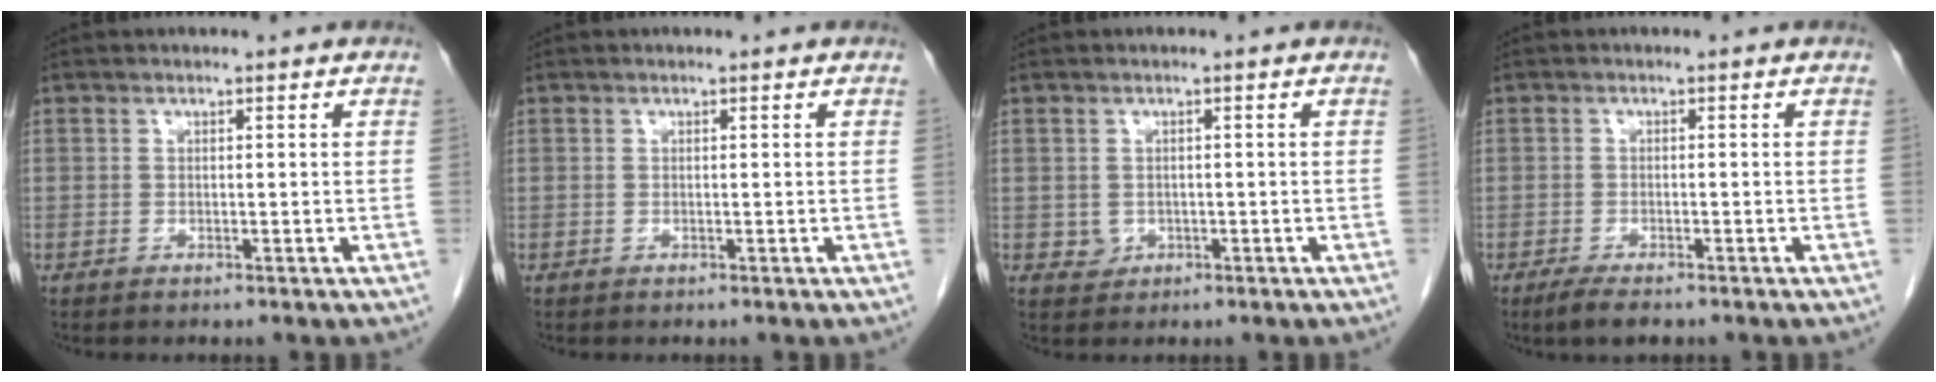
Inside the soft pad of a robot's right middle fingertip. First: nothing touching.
{"total": 0.0}
{"total": 1.6, "force": [-0.3, 1.5, 0.5], "torque": [-0.006, 0.004, 0.001]}
{"total": 3.0, "force": [-2.2, 0.8, 1.9], "torque": [-0.041, -0.006, -0.035]}